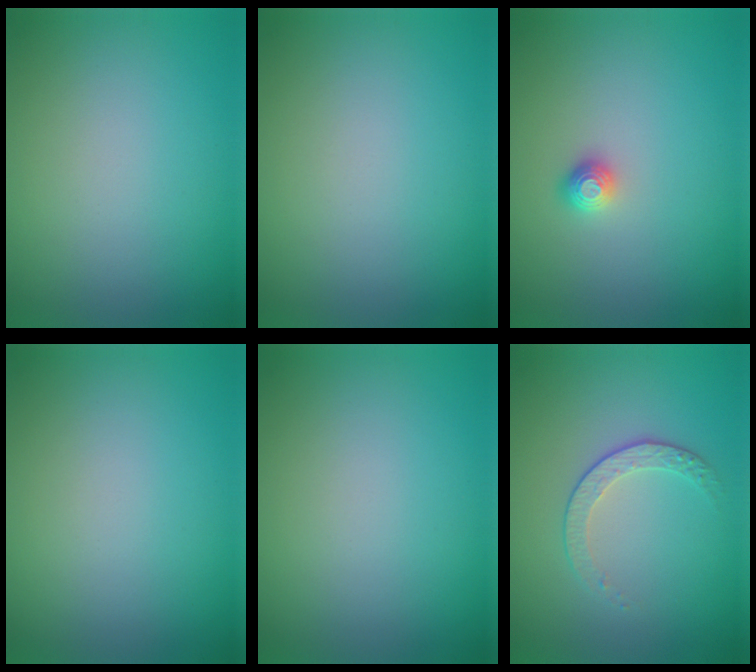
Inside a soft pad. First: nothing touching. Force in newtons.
{"total": 0.0}
{"total": 1.1, "press": 1.1, "slide": 0.4}
{"total": 0.0}
{"total": 0.0}
{"total": 1.8, "press": 1.3, "slide": 1.3}